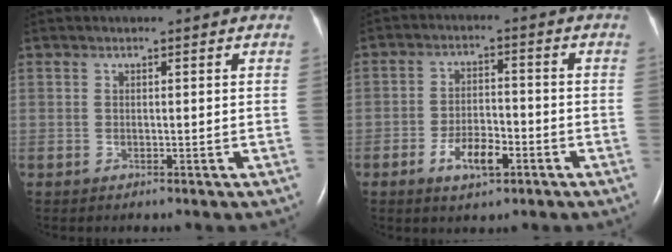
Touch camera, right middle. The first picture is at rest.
{"total": 5.9, "force": [-2.9, 2.4, 4.5], "torque": [-0.087, 0.002, -0.047]}